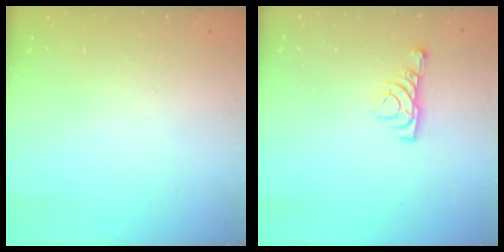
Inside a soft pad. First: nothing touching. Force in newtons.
{"total": 5.0, "press": 4.9, "slide": 1.1}